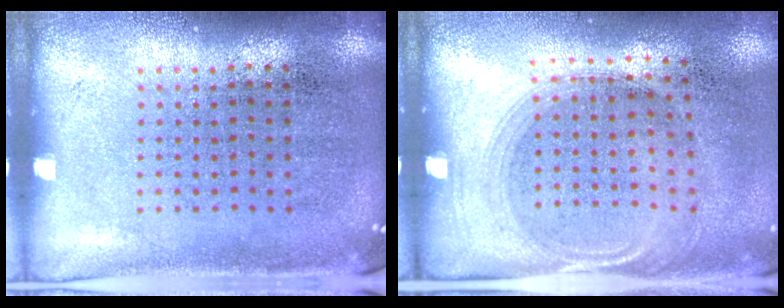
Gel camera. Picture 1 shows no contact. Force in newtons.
{"total": 1.5, "press": 1.3, "slide": 0.7}